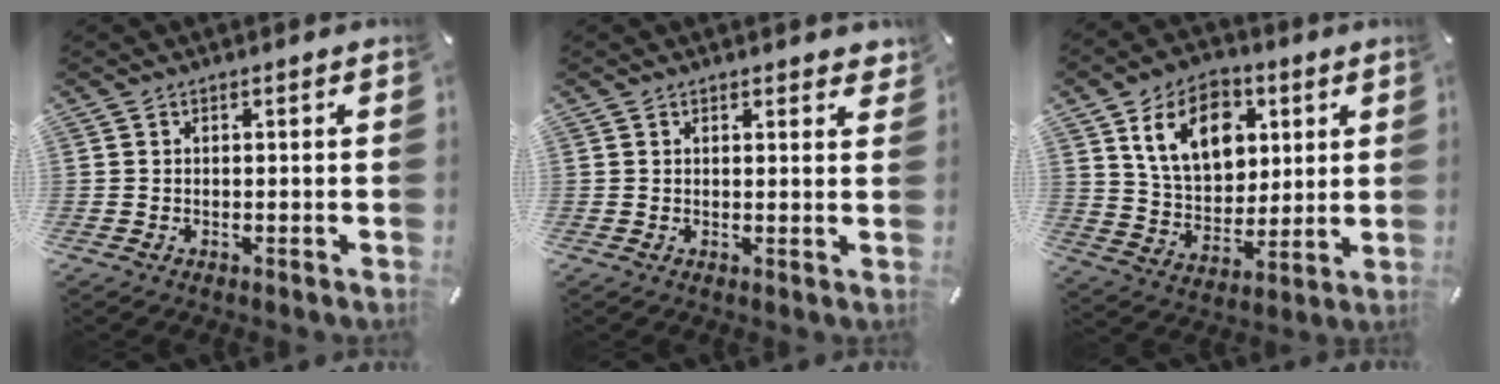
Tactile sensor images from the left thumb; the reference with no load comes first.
{"total": 1.5, "force": [1.3, 0.7, 0.4], "torque": [-0.002, -0.002, 0.023]}
{"total": 14.8, "force": [6.0, 10.8, 8.1], "torque": [-0.146, -0.006, 0.110]}